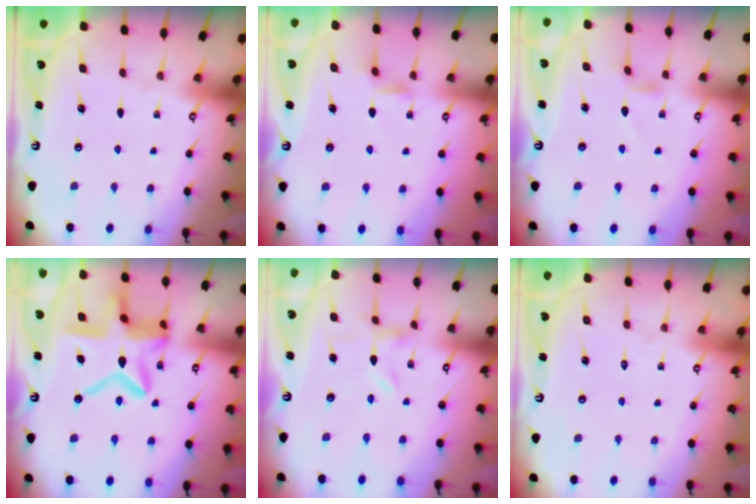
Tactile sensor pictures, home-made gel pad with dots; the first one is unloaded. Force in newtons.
{"total": 2.4, "press": 2.3, "slide": 0.5}
{"total": 2.4, "press": 2.3, "slide": 0.4}
{"total": 16.9, "press": 16.8, "slide": 1.5}
{"total": 0.0}
{"total": 1.5, "press": 1.5, "slide": 0.1}